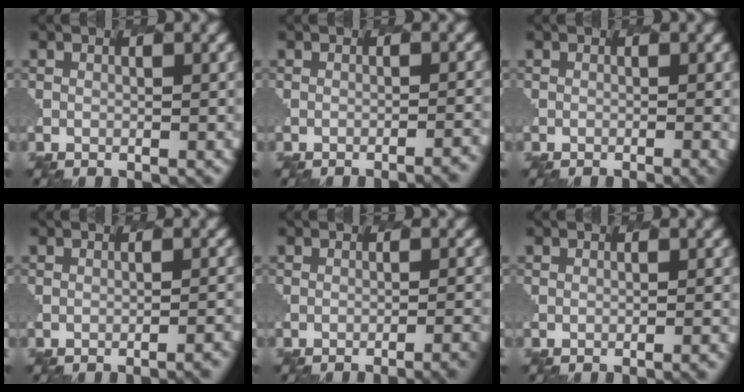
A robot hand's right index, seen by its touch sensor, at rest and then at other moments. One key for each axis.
{"total": 2.8, "fx": -2.1, "fy": 0.6, "fz": 1.7, "tx": -0.010, "ty": 0.012, "tz": -0.023}
{"total": 1.2, "fx": -0.6, "fy": 0.3, "fz": 1.0, "tx": -0.010, "ty": 0.004, "tz": -0.014}
{"total": 2.8, "fx": -2.0, "fy": 0.7, "fz": 1.8, "tx": -0.010, "ty": 0.010, "tz": -0.022}
{"total": 4.5, "fx": -3.2, "fy": 1.1, "fz": 3.0, "tx": -0.028, "ty": 0.015, "tz": -0.030}
{"total": 1.8, "fx": -1.2, "fy": 0.5, "fz": 1.3, "tx": -0.004, "ty": 0.010, "tz": -0.017}